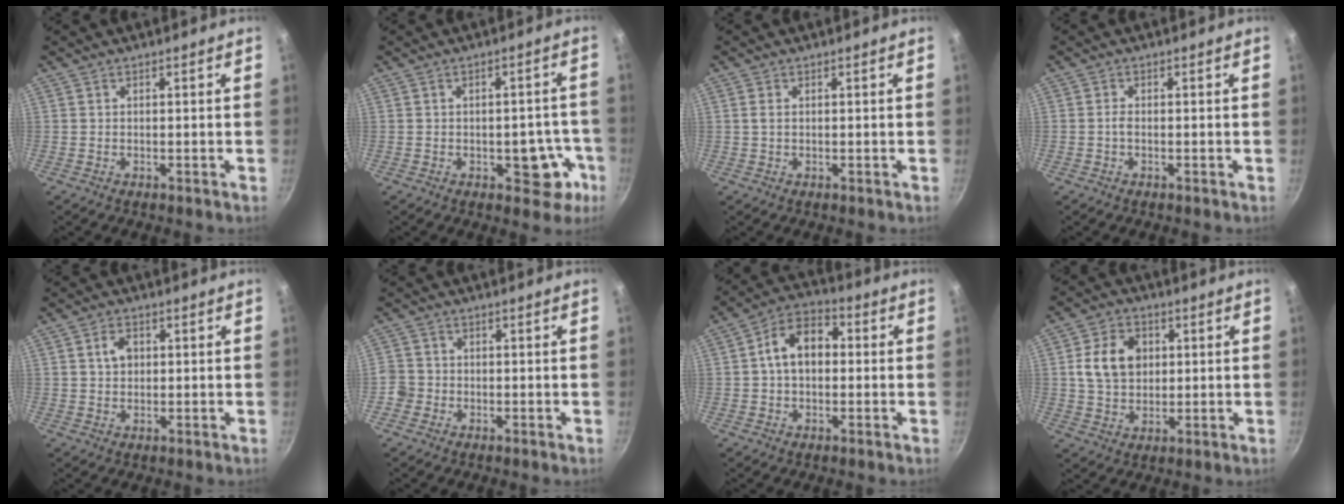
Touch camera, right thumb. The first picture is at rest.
{"total": 7.8, "force": [-2.9, 4.6, 5.6], "torque": [-0.019, 0.025, -0.031]}
{"total": 1.3, "force": [0.3, 0.9, 1.0], "torque": [-0.020, 0.002, 0.004]}
{"total": 1.1, "force": [-0.3, 0.5, 0.8], "torque": [-0.017, 0.005, -0.007]}
{"total": 3.5, "force": [0.8, 2.6, 2.3], "torque": [-0.026, 0.004, 0.013]}
{"total": 3.4, "force": [-1.3, 3.1, 0.6], "torque": [0.004, 0.019, -0.028]}
{"total": 10.2, "force": [0.7, 6.9, 7.4], "torque": [-0.090, 0.032, -0.004]}
{"total": 10.1, "force": [1.9, 7.8, 6.1], "torque": [-0.088, 0.005, 0.030]}